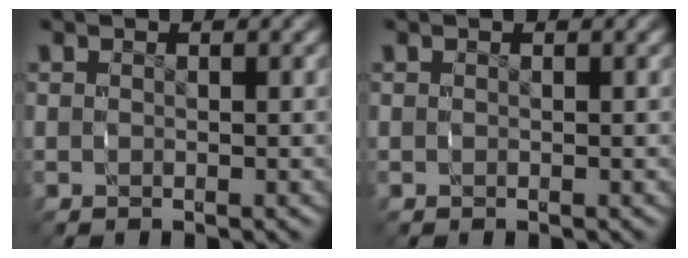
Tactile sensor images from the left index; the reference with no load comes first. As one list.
[{"total": 0.0}]